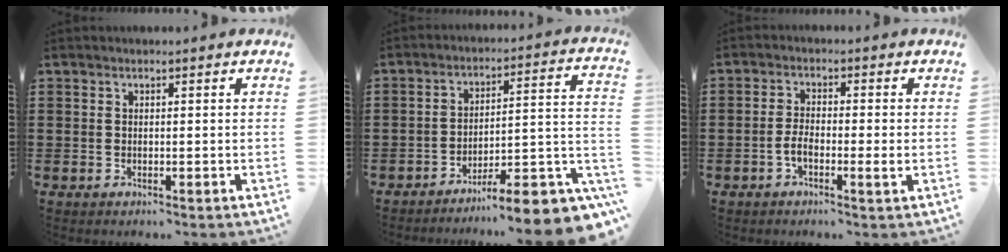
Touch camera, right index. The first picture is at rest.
{"total": 7.7, "force": [-6.1, 1.0, 4.7], "torque": [-0.057, -0.008, -0.116]}
{"total": 4.0, "force": [-1.2, 0.8, 3.7], "torque": [-0.077, -0.005, -0.025]}